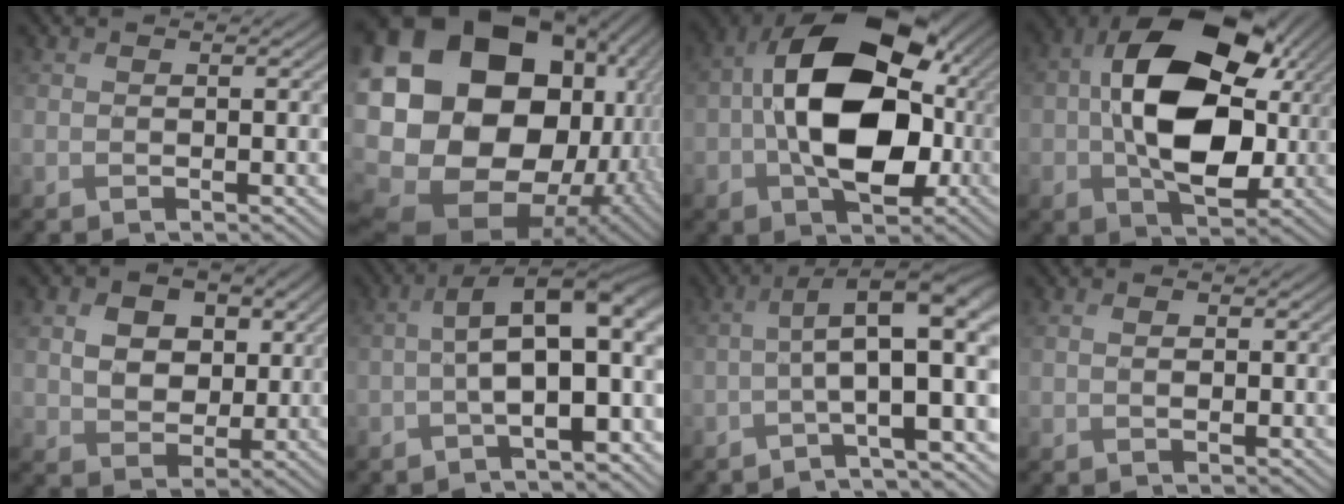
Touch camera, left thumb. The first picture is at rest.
{"total": 23.1, "force": [0.3, 17.5, 15.0], "torque": [-0.344, -0.017, 0.031]}
{"total": 15.4, "force": [-0.8, 9.7, 12.0], "torque": [-0.206, 0.012, -0.027]}
{"total": 16.2, "force": [0.7, 10.5, 12.4], "torque": [-0.216, 0.002, 0.013]}
{"total": 7.1, "force": [2.1, 5.4, 4.0], "torque": [-0.099, 0.004, 0.030]}
{"total": 10.9, "force": [-1.4, 4.8, 9.7], "torque": [-0.153, 0.010, -0.024]}
{"total": 10.7, "force": [-2.1, 3.0, 10.0], "torque": [-0.154, 0.017, -0.037]}
{"total": 1.7, "force": [0.3, 1.0, 1.3], "torque": [-0.014, -0.001, 0.001]}